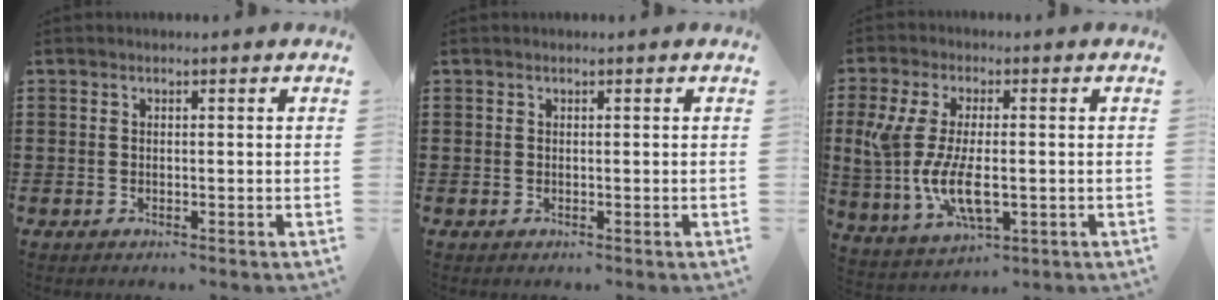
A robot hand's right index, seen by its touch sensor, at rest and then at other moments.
{"total": 0.0}
{"total": 10.1, "force": [-0.7, 4.6, 8.9], "torque": [-0.214, -0.013, -0.019]}